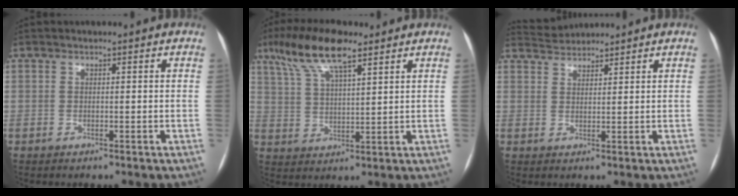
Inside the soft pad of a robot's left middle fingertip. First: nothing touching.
{"total": 10.4, "force": [6.9, 2.2, 7.4], "torque": [-0.152, 0.023, 0.130]}
{"total": 3.4, "force": [3.4, 0.2, -0.4], "torque": [-0.002, 0.020, 0.065]}